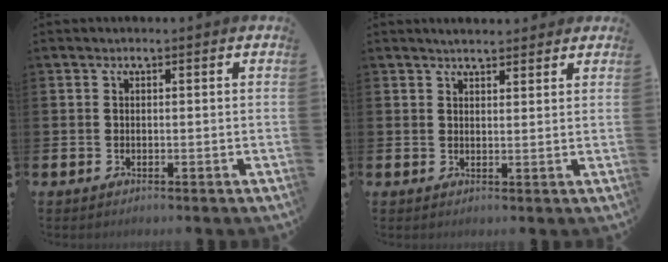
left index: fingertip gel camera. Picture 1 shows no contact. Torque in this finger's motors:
{"motor_torque": [0.36, -0.87, -0.22, 0.07]}